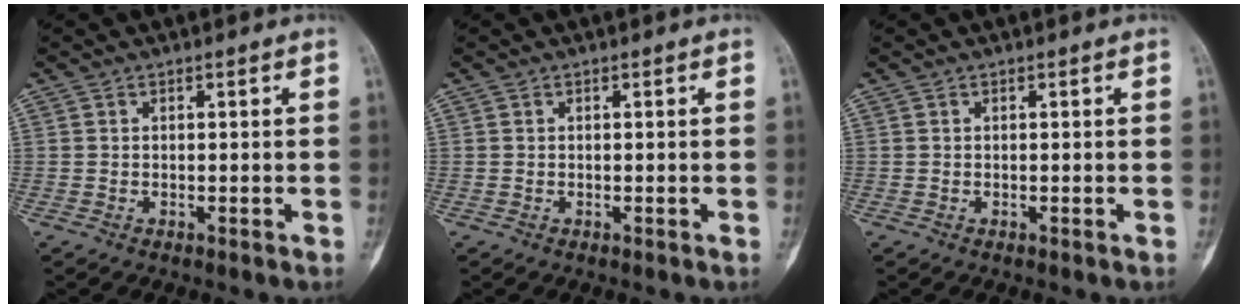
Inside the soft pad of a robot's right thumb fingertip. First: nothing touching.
{"total": 0.0}
{"total": 0.0}